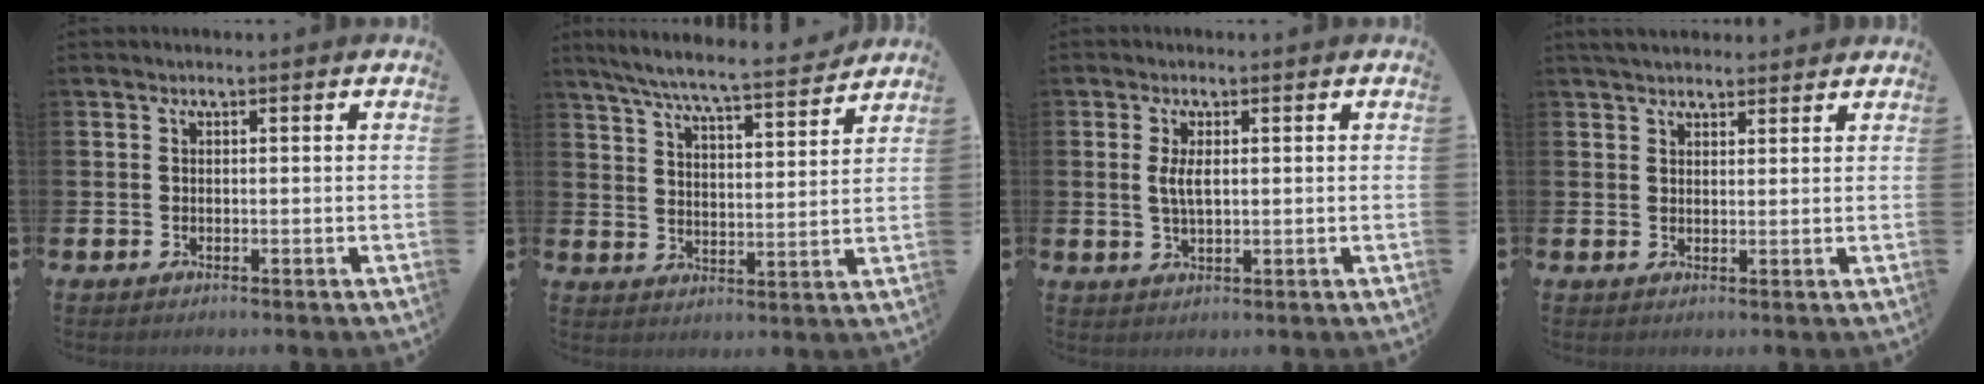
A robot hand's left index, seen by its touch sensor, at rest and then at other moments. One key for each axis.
{"total": 7.4, "fx": 6.9, "fy": 0.3, "fz": 2.8, "tx": -0.072, "ty": -0.046, "tz": 0.118}
{"total": 2.8, "fx": 0.6, "fy": 1.1, "fz": 2.6, "tx": -0.053, "ty": 0.005, "tz": 0.009}
{"total": 3.3, "fx": 3.1, "fy": 0.9, "fz": 0.7, "tx": -0.016, "ty": -0.008, "tz": 0.058}